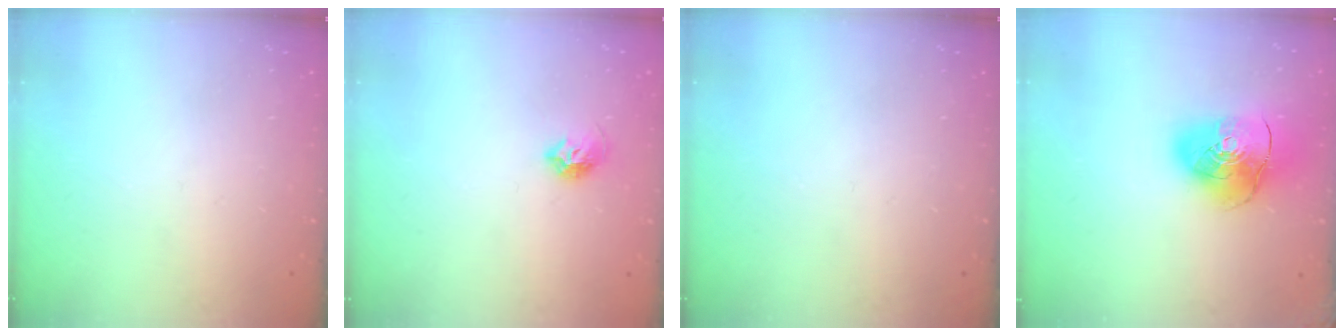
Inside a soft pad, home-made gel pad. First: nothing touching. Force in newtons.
{"total": 7.0, "press": 6.9, "slide": 0.8}
{"total": 0.0}
{"total": 15.1, "press": 14.9, "slide": 2.2}